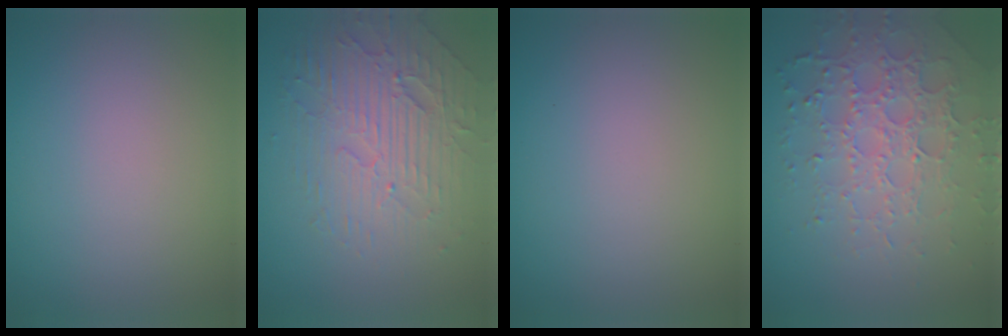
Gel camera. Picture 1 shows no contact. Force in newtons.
{"total": 4.7, "press": 4.0, "slide": 2.5}
{"total": 0.0}
{"total": 5.2, "press": 4.3, "slide": 2.8}